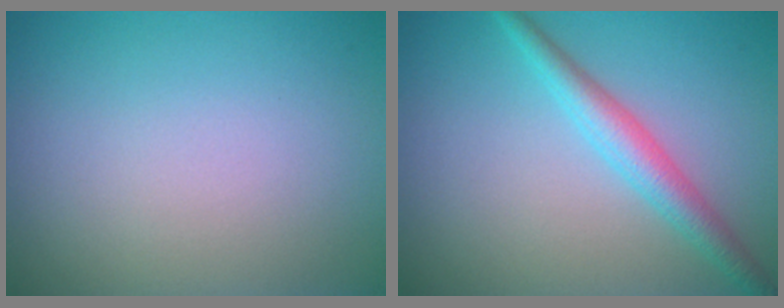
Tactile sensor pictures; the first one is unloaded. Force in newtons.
{"total": 3.0, "press": 3.0, "slide": 0.1}